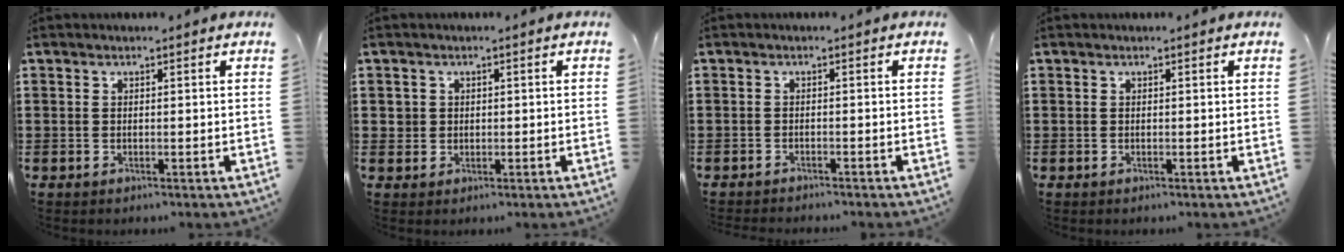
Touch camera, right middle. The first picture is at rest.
{"total": 2.0, "force": [0.3, 1.9, 0.2], "torque": [-0.013, 0.009, 0.003]}
{"total": 1.1, "force": [-1.1, 0.1, 0.0], "torque": [-0.003, 0.003, -0.025]}
{"total": 0.0}